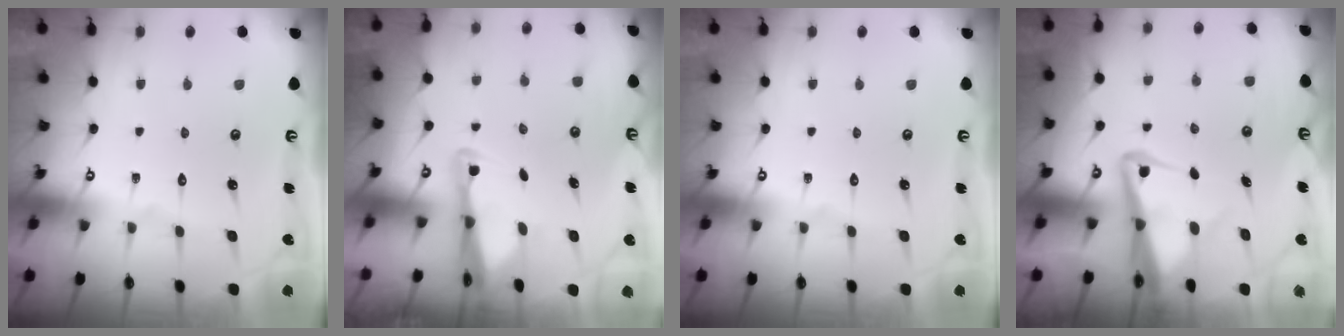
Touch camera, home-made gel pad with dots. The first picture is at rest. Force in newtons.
{"total": 2.4, "press": 2.3, "slide": 0.5}
{"total": 0.0}
{"total": 5.8, "press": 5.8, "slide": 0.5}